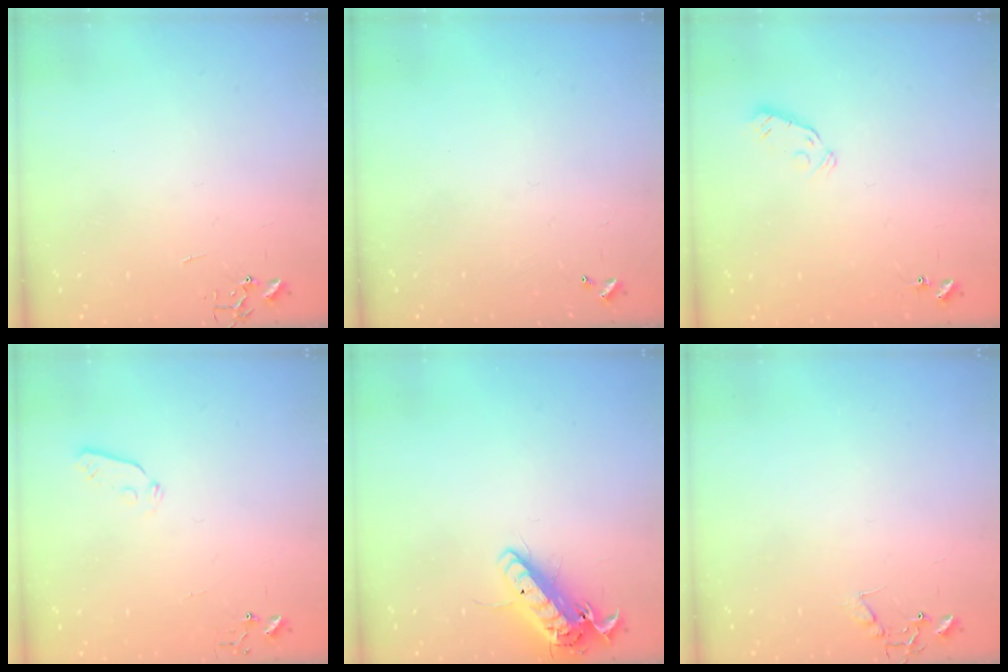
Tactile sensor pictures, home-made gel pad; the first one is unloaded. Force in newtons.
{"total": 0.0}
{"total": 3.6, "press": 3.4, "slide": 0.9}
{"total": 3.9, "press": 3.8, "slide": 0.9}
{"total": 15.7, "press": 15.3, "slide": 3.3}
{"total": 7.5, "press": 7.5, "slide": 0.4}